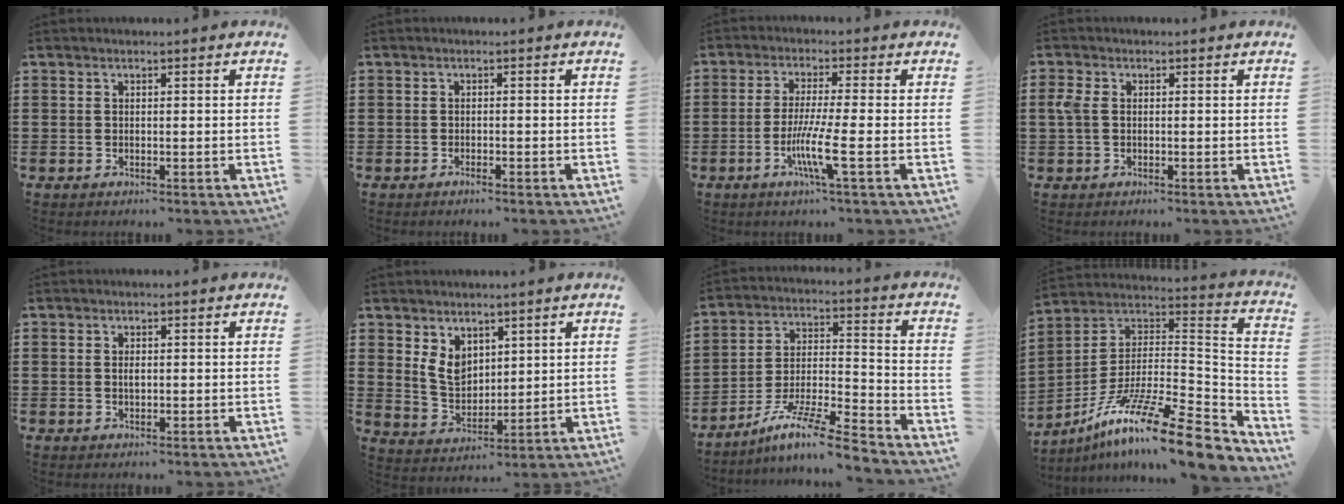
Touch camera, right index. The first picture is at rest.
{"total": 0.8, "force": [-0.7, 0.0, 0.3], "torque": [-0.009, -0.004, -0.013]}
{"total": 7.0, "force": [-2.2, -0.1, 6.7], "torque": [-0.135, -0.021, -0.045]}
{"total": 2.6, "force": [0.2, 1.7, 2.0], "torque": [-0.059, 0.001, -0.003]}
{"total": 1.1, "force": [0.0, 0.4, 1.0], "torque": [-0.022, -0.001, 0.000]}
{"total": 5.6, "force": [2.8, 4.0, 2.7], "torque": [-0.066, 0.008, 0.054]}
{"total": 10.5, "force": [-8.6, 0.7, 5.9], "torque": [-0.110, 0.012, -0.170]}
{"total": 15.8, "force": [-11.1, 2.2, 11.0], "torque": [-0.198, 0.019, -0.198]}